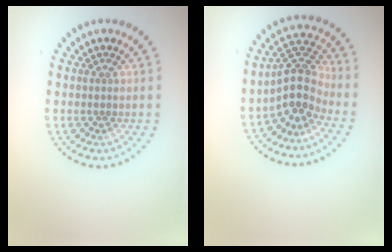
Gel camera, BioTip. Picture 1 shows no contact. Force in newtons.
{"total": 3.8, "press": 3.1, "slide": 2.2}